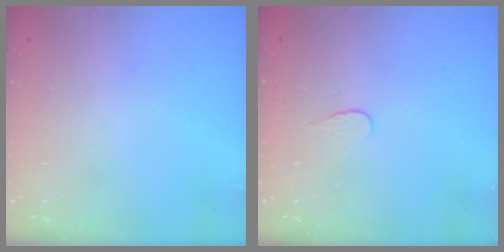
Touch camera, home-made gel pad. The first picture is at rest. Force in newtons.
{"total": 3.8, "press": 3.8, "slide": 0.4}